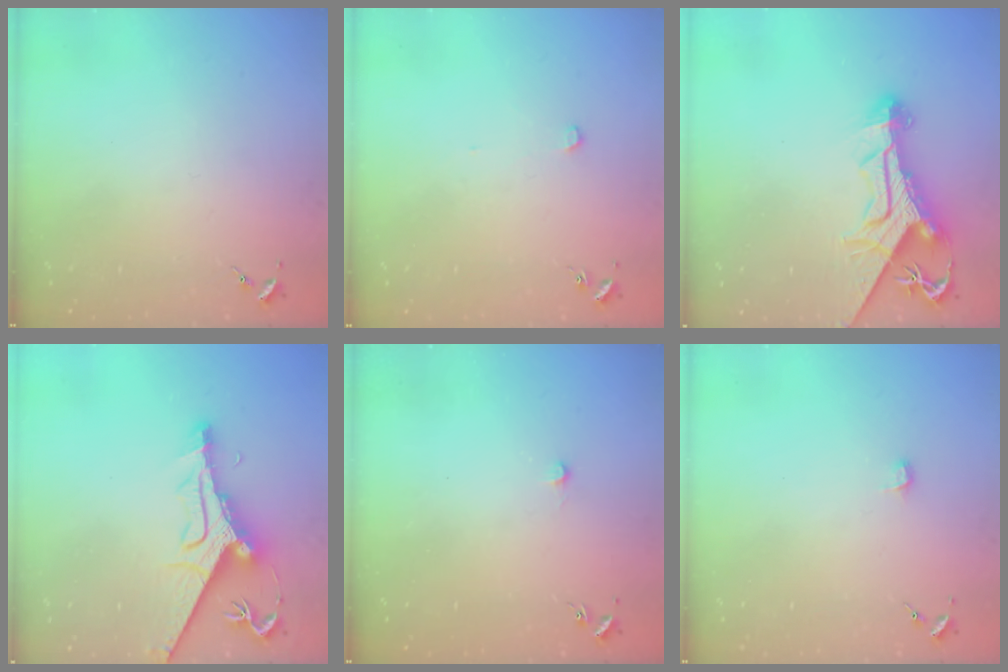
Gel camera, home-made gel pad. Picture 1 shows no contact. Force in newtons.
{"total": 2.4, "press": 2.4, "slide": 0.0}
{"total": 15.6, "press": 15.5, "slide": 1.4}
{"total": 13.8, "press": 13.7, "slide": 1.5}
{"total": 5.9, "press": 5.9, "slide": 0.4}
{"total": 3.4, "press": 3.4, "slide": 0.4}